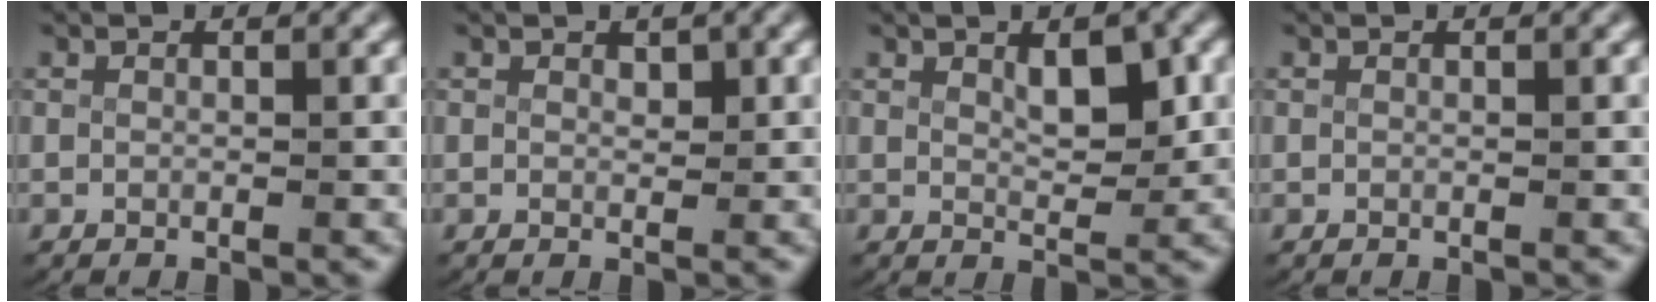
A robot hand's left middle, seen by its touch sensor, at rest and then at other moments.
{"total": 0.7, "force": [0.5, 0.4, 0.4], "torque": [-0.004, -0.012, 0.014]}
{"total": 3.1, "force": [1.2, 1.1, 2.6], "torque": [-0.042, -0.015, 0.025]}
{"total": 0.0}